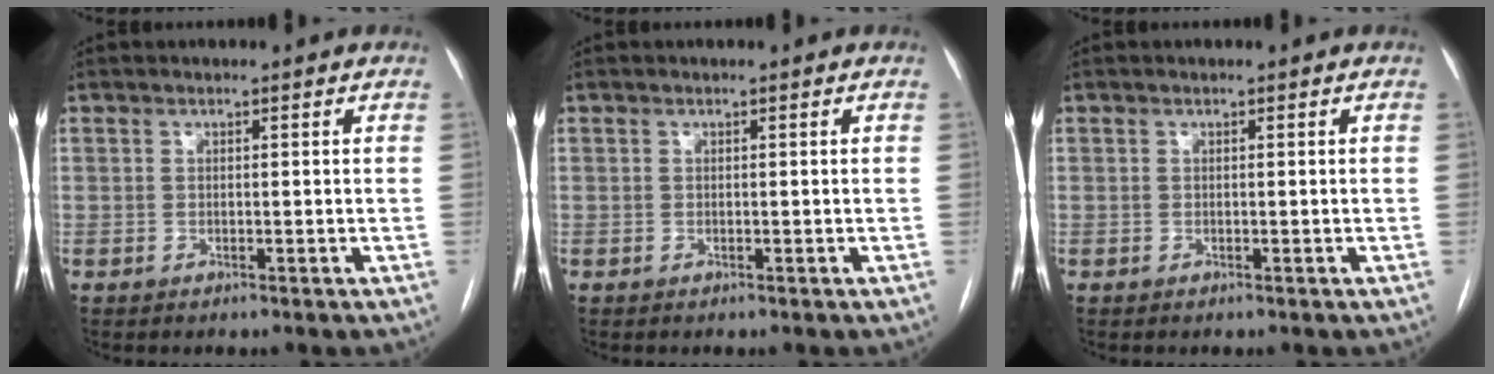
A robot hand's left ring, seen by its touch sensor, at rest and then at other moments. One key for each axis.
{"total": 0.0}
{"total": 0.0}